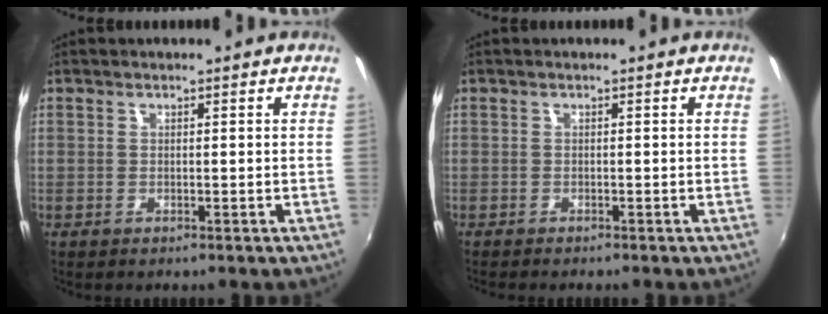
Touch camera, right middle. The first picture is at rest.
{"total": 1.5, "force": [-1.4, 0.1, 0.4], "torque": [-0.011, -0.013, -0.024]}